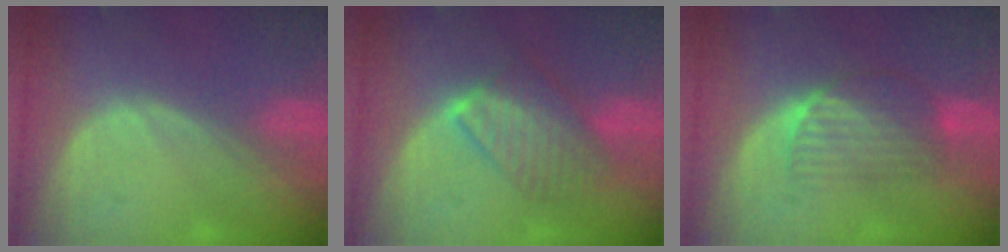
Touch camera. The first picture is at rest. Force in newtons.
{"total": 7.1, "press": 7.0, "slide": 1.5}
{"total": 6.5, "press": 5.9, "slide": 2.6}